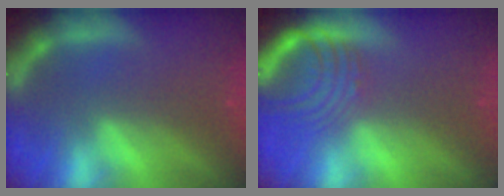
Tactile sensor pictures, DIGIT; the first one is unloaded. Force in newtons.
{"total": 7.1}